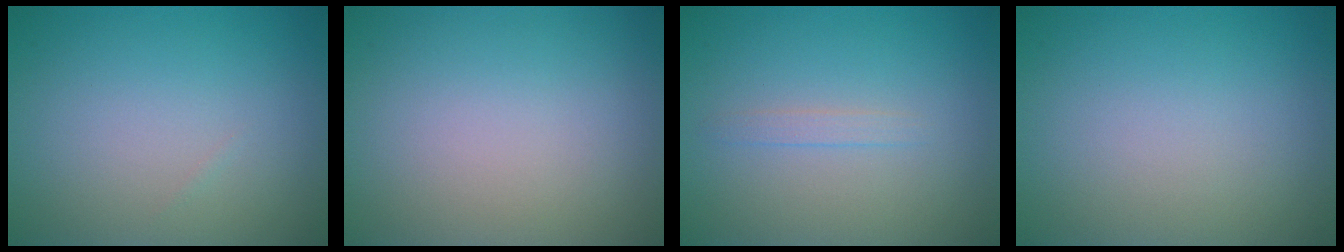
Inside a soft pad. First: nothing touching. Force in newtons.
{"total": 0.0}
{"total": 0.8, "press": 0.8, "slide": 0.2}
{"total": 0.0}